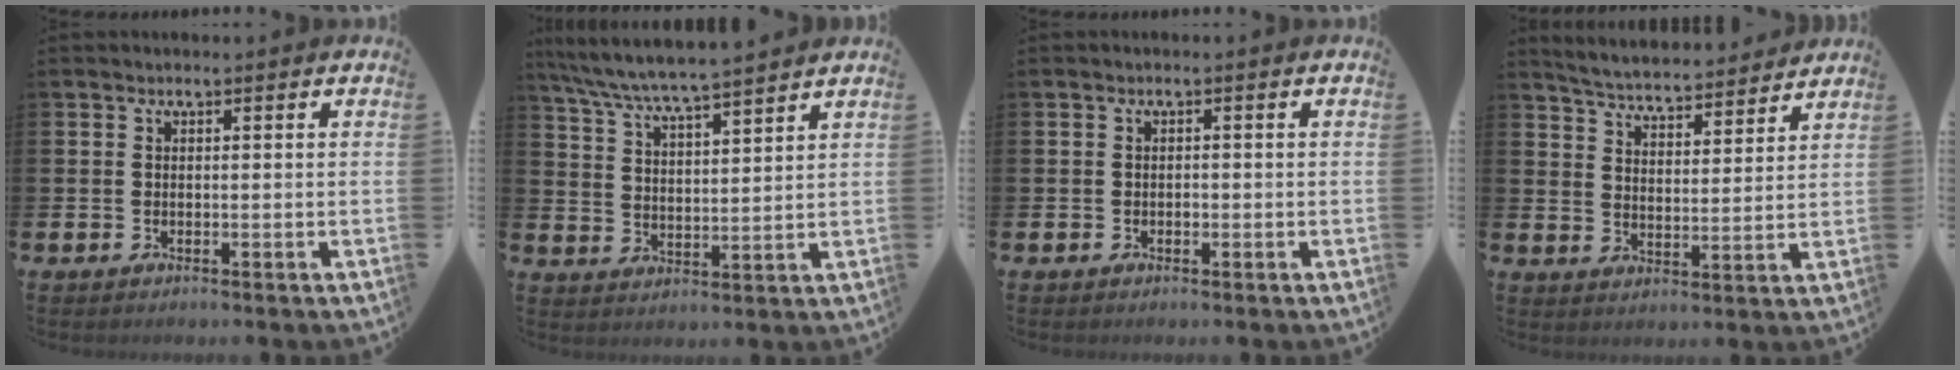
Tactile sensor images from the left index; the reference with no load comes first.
{"total": 6.7, "force": [6.4, -0.2, 1.7], "torque": [-0.063, -0.039, 0.114]}
{"total": 0.6, "force": [-0.2, 0.5, 0.4], "torque": [-0.007, 0.001, -0.005]}
{"total": 5.2, "force": [5.1, 0.6, 0.5], "torque": [-0.040, -0.039, 0.089]}